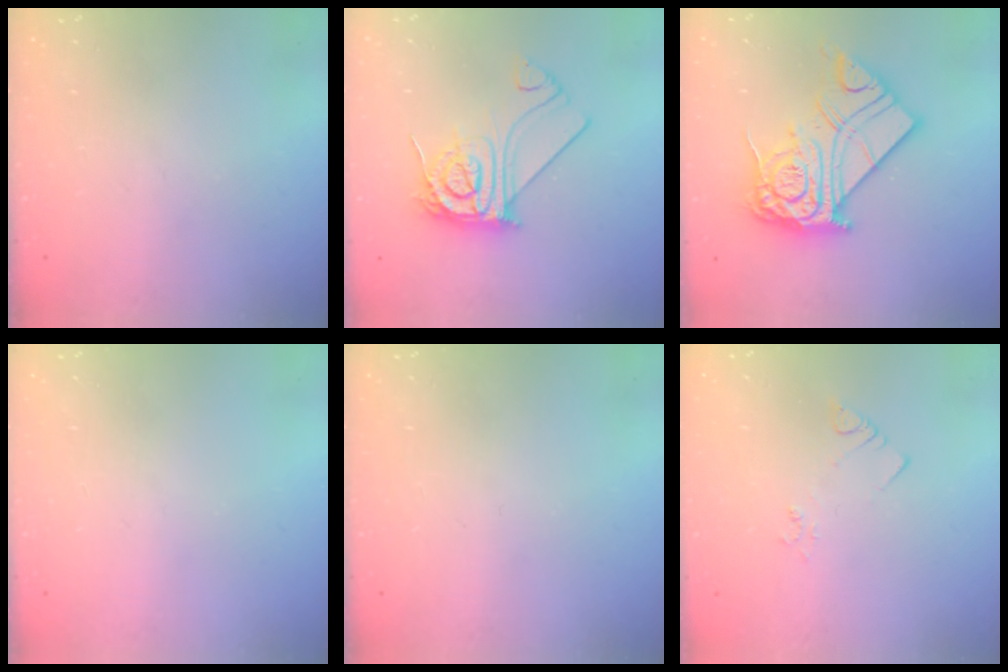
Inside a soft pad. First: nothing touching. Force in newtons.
{"total": 13.7, "press": 13.6, "slide": 1.2}
{"total": 19.5, "press": 19.4, "slide": 1.6}
{"total": 0.0}
{"total": 0.0}
{"total": 2.4, "press": 2.4, "slide": 0.4}